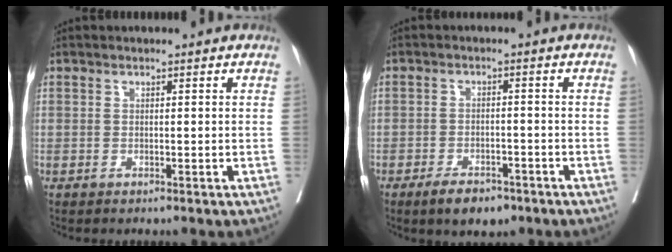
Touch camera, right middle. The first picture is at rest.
{"total": 5.2, "force": [-3.6, 2.2, 2.9], "torque": [-0.050, -0.001, -0.054]}